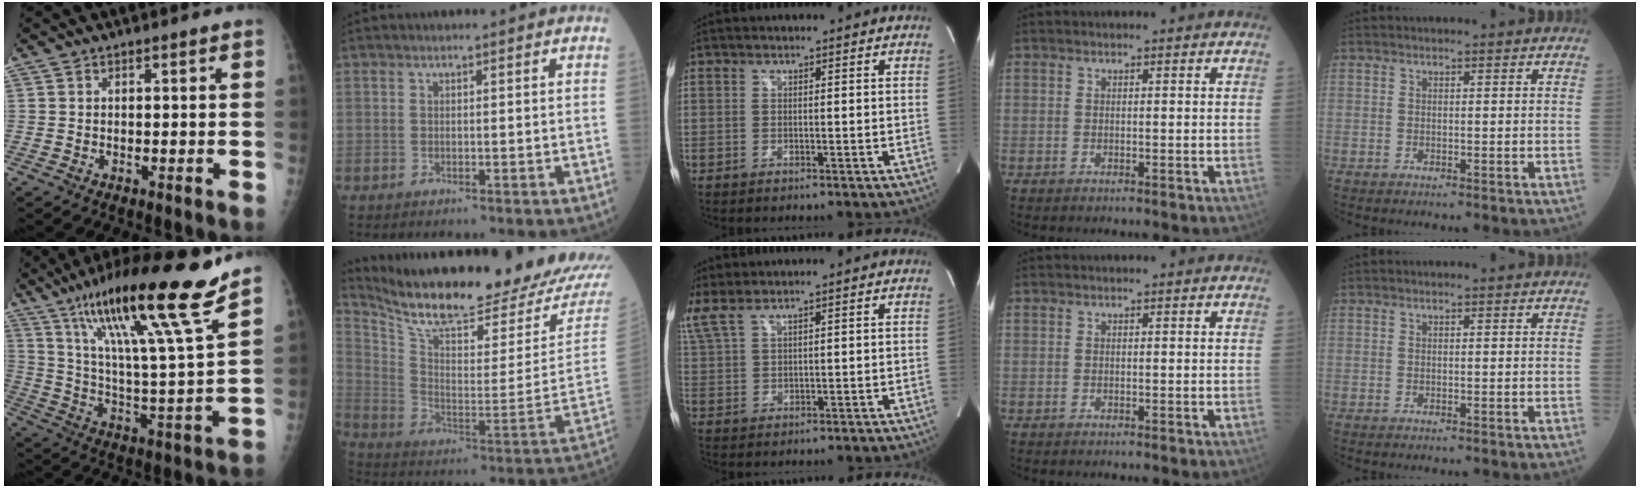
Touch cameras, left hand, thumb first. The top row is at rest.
{"thumb": {"total": 23.5, "force": [15.9, 1.3, 17.2], "torque": [-0.269, -0.060, 0.272]}, "index": {"total": 25.2, "force": [23.4, 1.4, 9.3], "torque": [-0.173, -0.083, 0.337]}, "middle": {"total": 4.0, "force": [3.4, 0.5, 2.2], "torque": [-0.070, 0.015, 0.083]}}